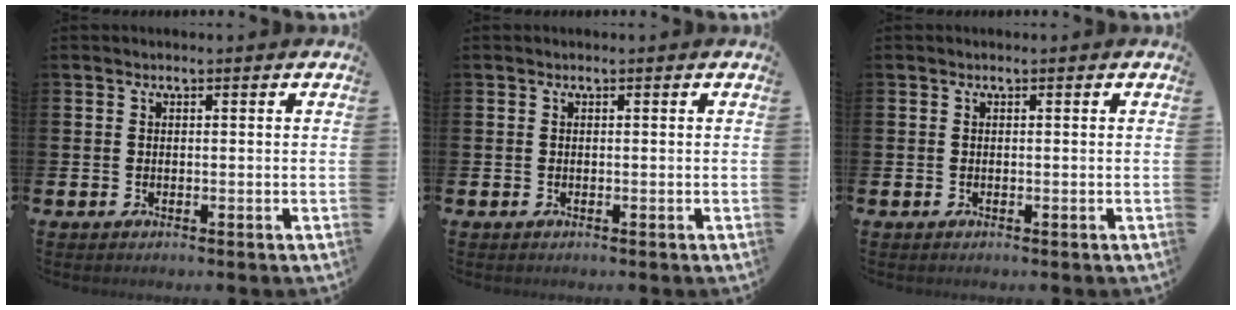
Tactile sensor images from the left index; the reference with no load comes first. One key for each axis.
{"total": 0.0}
{"total": 0.0}